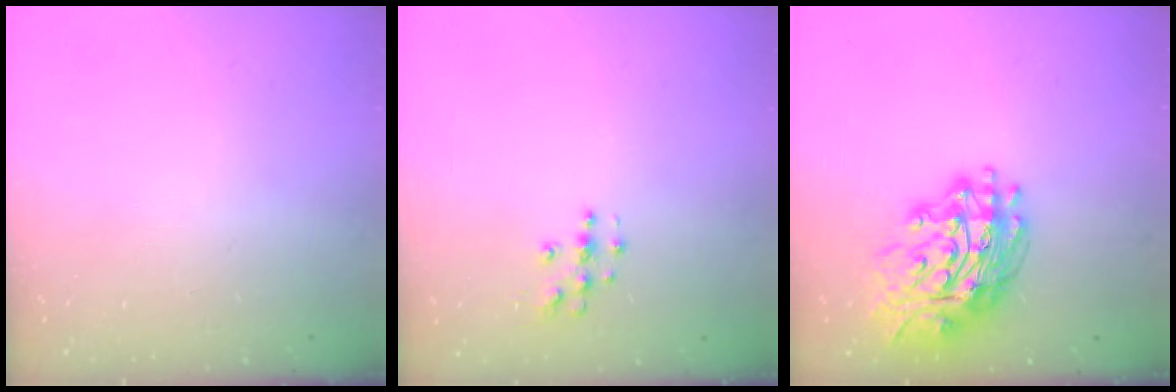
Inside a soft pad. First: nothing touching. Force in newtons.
{"total": 3.9, "press": 3.9, "slide": 0.3}
{"total": 17.2, "press": 17.1, "slide": 1.9}